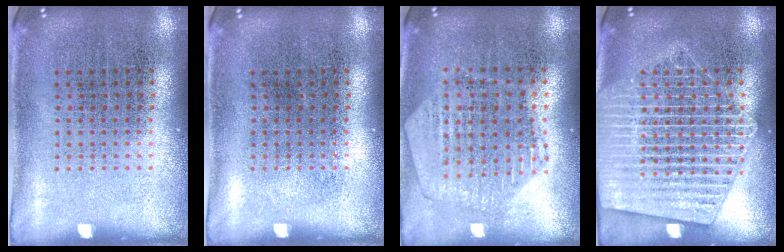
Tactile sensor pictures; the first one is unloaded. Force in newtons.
{"total": 0.0}
{"total": 0.8, "press": 0.8, "slide": 0.1}
{"total": 3.8, "press": 3.8, "slide": 0.4}